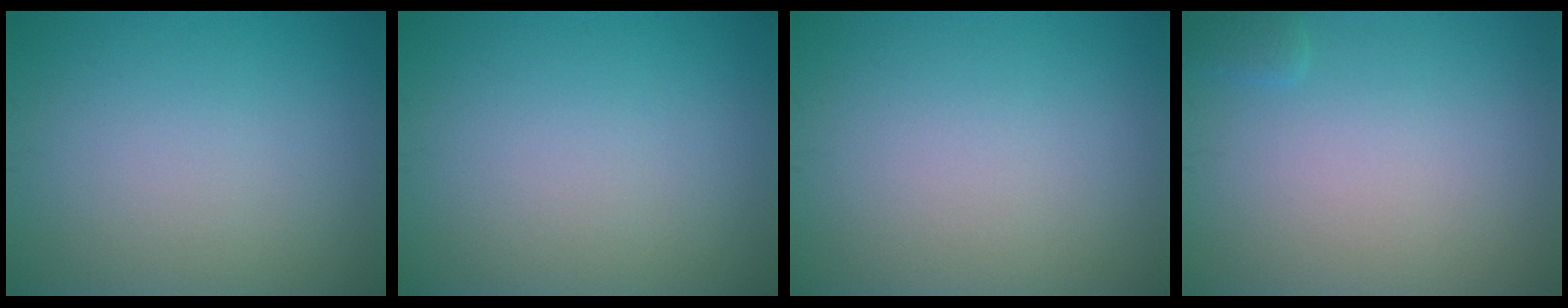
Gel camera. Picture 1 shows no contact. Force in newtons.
{"total": 0.0}
{"total": 0.0}
{"total": 0.7, "press": 0.7, "slide": 0.1}